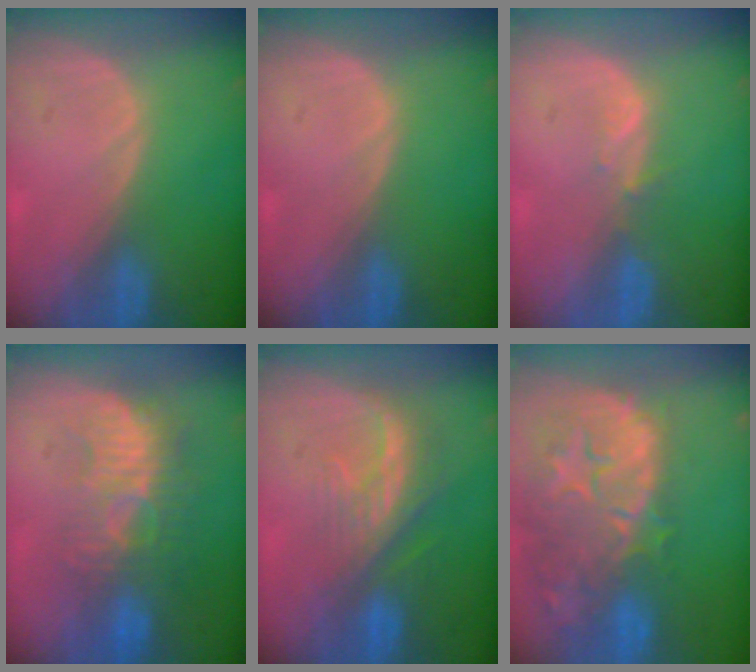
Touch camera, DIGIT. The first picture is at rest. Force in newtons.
{"total": 0.0}
{"total": 1.7, "press": 1.5, "slide": 0.8}
{"total": 9.1, "press": 8.7, "slide": 2.9}
{"total": 8.1, "press": 7.4, "slide": 3.3}
{"total": 14.9, "press": 11.8, "slide": 9.0}